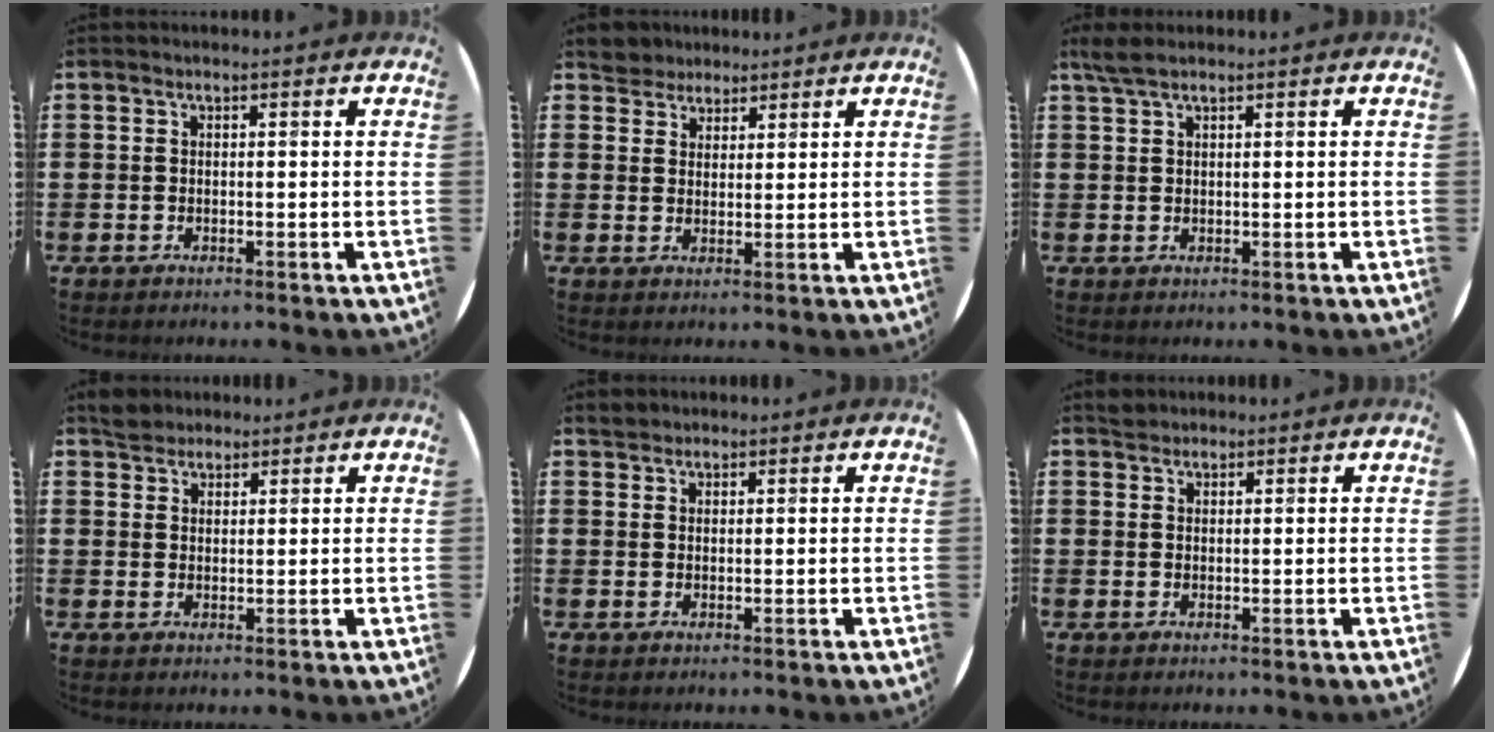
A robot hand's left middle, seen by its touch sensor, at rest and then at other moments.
{"total": 3.7, "force": [3.4, 1.4, -0.3], "torque": [-0.006, -0.001, 0.066]}
{"total": 2.1, "force": [1.5, 0.3, 1.3], "torque": [-0.029, 0.005, 0.028]}
{"total": 2.7, "force": [2.4, 1.1, 0.1], "torque": [0.000, 0.005, 0.047]}
{"total": 1.5, "force": [1.5, 0.5, -0.1], "torque": [0.007, 0.001, 0.028]}
{"total": 1.2, "force": [1.2, 0.4, 0.0], "torque": [0.006, 0.000, 0.022]}